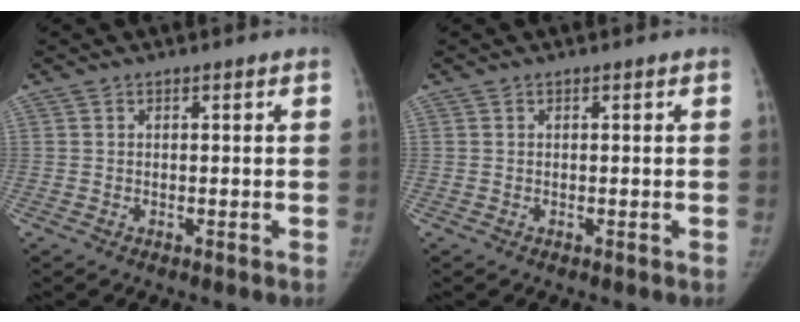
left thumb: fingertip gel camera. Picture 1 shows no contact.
{"total": 0.0}